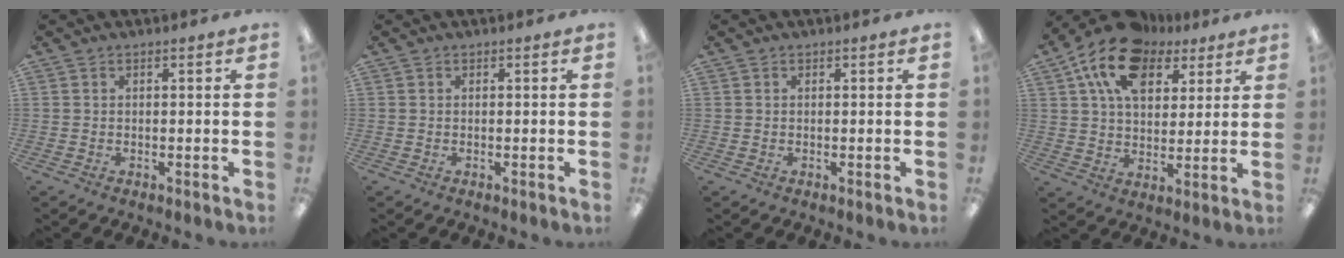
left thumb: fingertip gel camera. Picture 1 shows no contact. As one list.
[{"total": 0.0}, {"total": 0.0}, {"total": 15.8, "force": [9.1, 9.9, 8.5], "torque": [-0.155, -0.033, 0.166]}]